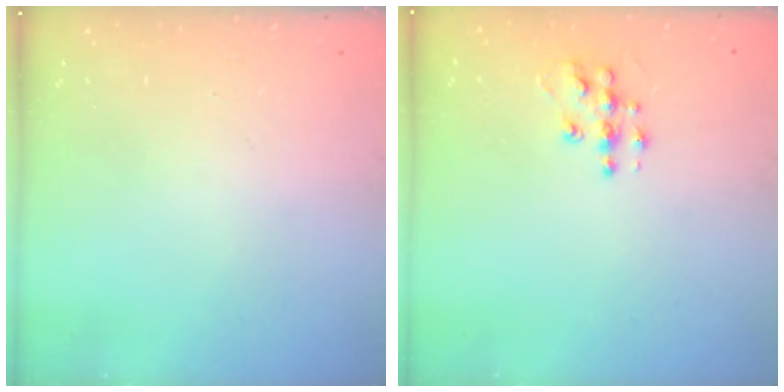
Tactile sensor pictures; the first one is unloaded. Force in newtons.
{"total": 8.3, "press": 8.2, "slide": 0.5}